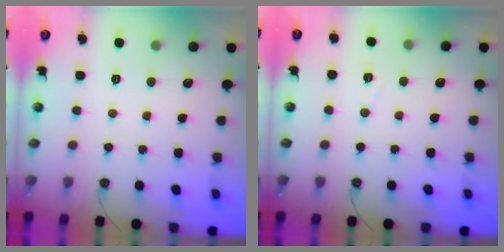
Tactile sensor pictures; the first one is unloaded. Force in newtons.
{"total": 5.5, "press": 3.2, "slide": 4.5}